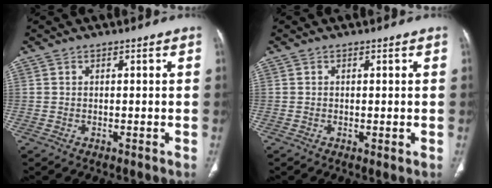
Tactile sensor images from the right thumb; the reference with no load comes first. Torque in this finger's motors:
{"motor_torque": [-0.05, 0.35, -0.39, -0.11, -0.01]}